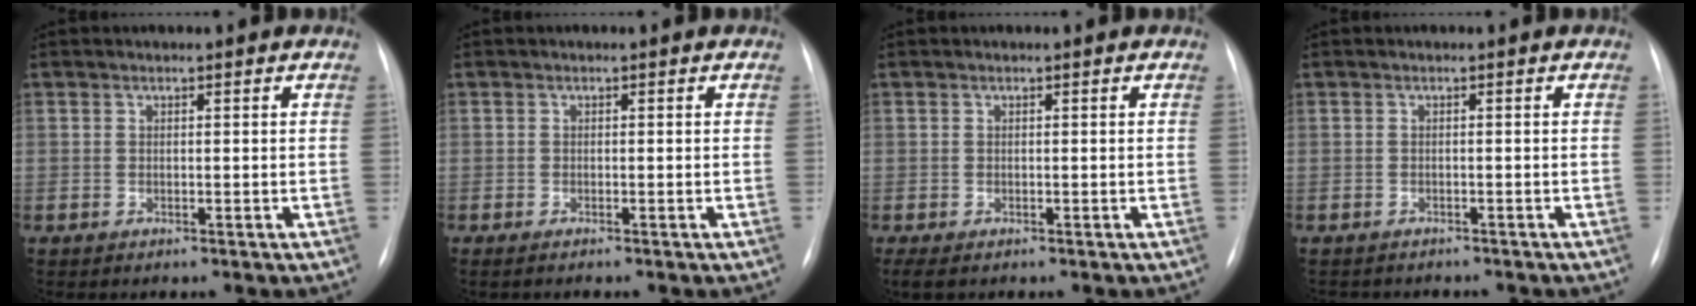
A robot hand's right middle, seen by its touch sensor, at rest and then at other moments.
{"total": 1.2, "force": [-0.9, 0.0, 0.7], "torque": [-0.012, -0.002, -0.012]}
{"total": 2.4, "force": [-1.5, 0.9, 1.5], "torque": [-0.024, -0.007, -0.020]}
{"total": 4.6, "force": [-4.1, 1.5, 1.3], "torque": [-0.014, 0.001, -0.048]}